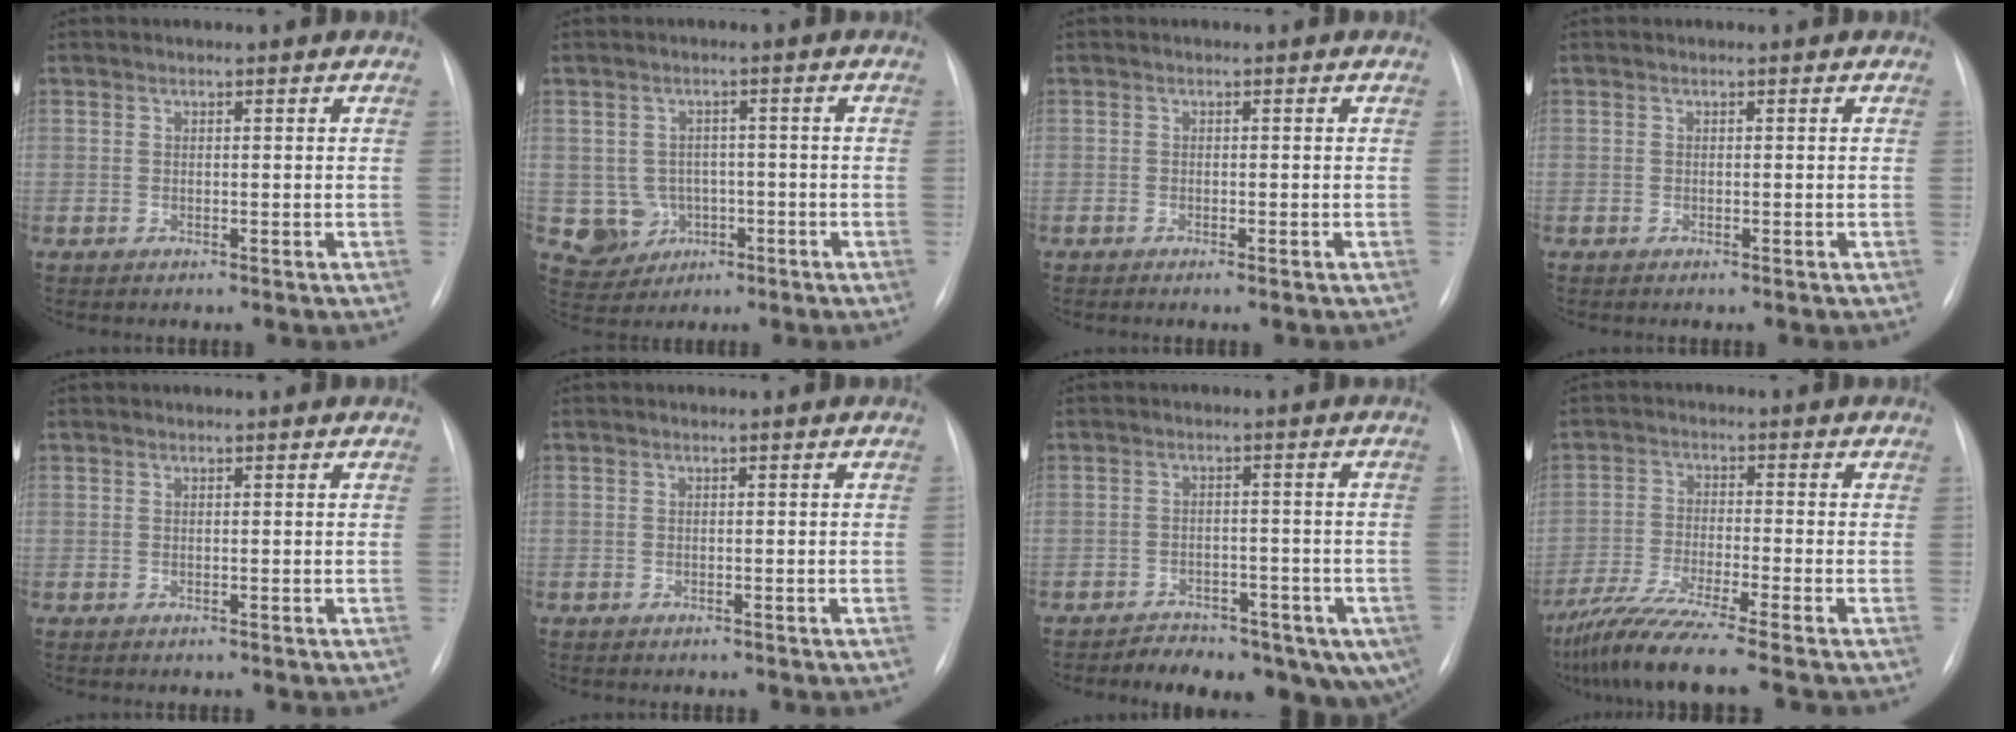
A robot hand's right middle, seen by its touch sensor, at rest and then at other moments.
{"total": 5.6, "force": [-1.2, 5.4, 1.0], "torque": [-0.017, 0.011, -0.009]}
{"total": 0.8, "force": [-0.6, 0.0, 0.6], "torque": [-0.013, -0.002, -0.009]}
{"total": 0.0}
{"total": 0.0}
{"total": 0.0}
{"total": 14.5, "force": [-9.5, 7.4, 8.0], "torque": [-0.099, 0.007, -0.117]}
{"total": 11.7, "force": [-9.1, -1.8, 7.0], "torque": [-0.126, -0.042, -0.156]}